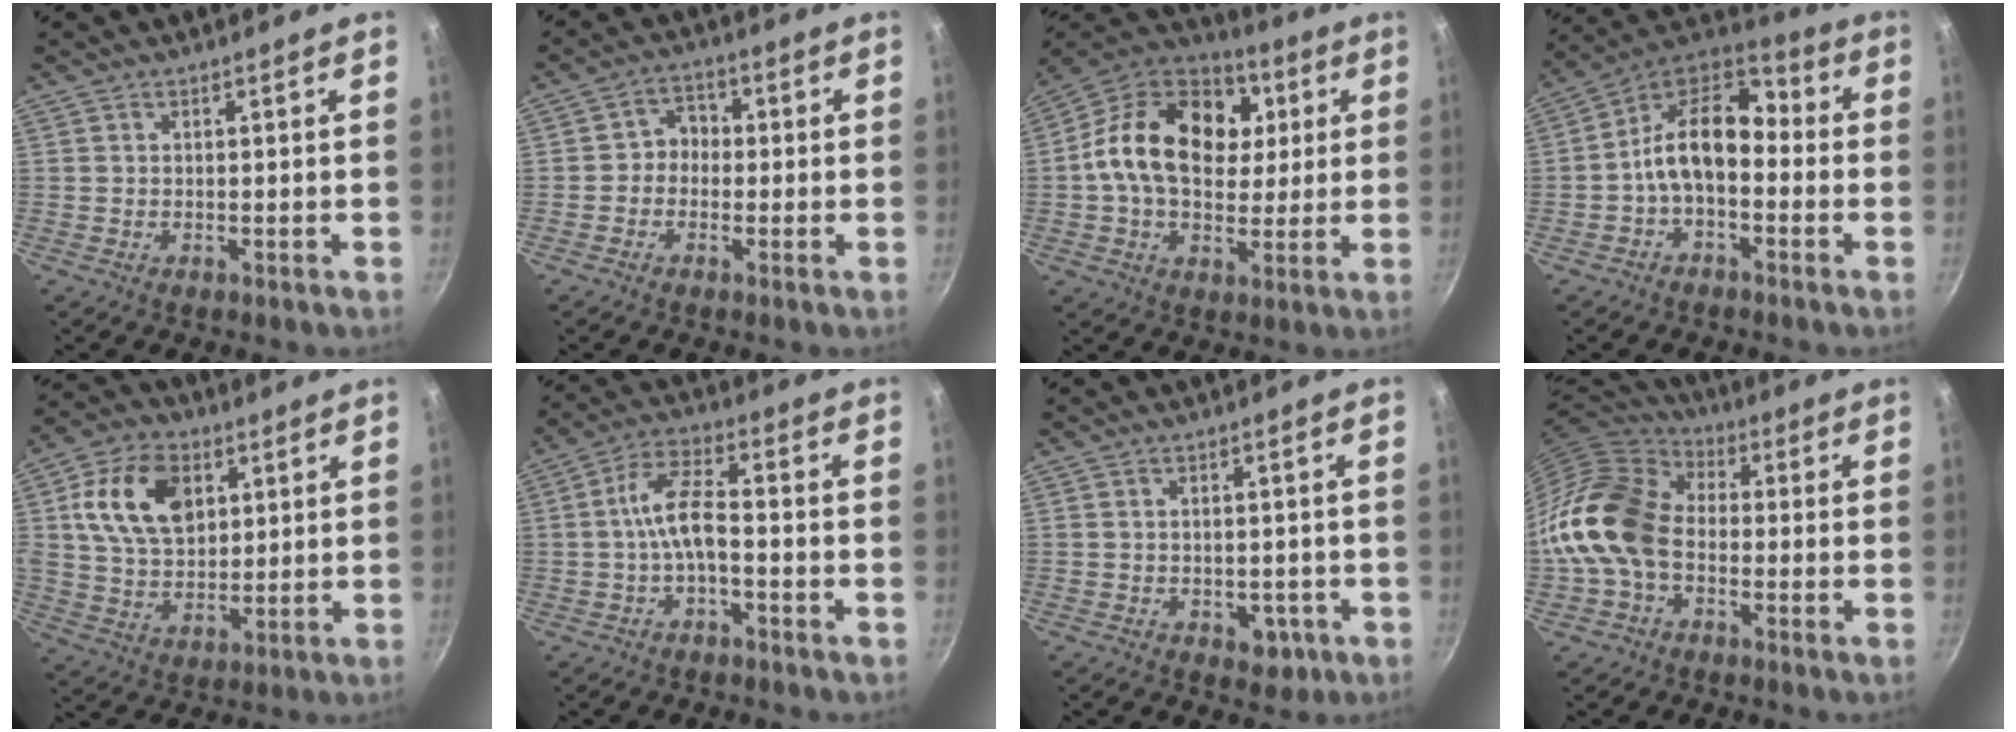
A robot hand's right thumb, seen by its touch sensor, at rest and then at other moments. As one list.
[{"total": 4.2, "force": [-0.6, 3.7, 2.0], "torque": [-0.003, 0.018, -0.023]}, {"total": 21.9, "force": [3.7, 15.4, 15.1], "torque": [-0.234, 0.016, 0.044]}, {"total": 13.6, "force": [-1.9, 8.5, 10.4], "torque": [-0.161, 0.055, -0.055]}, {"total": 14.9, "force": [4.5, 10.1, 10.1], "torque": [-0.160, -0.005, 0.078]}, {"total": 7.2, "force": [-2.0, 2.8, 6.4], "torque": [-0.124, 0.035, -0.045]}, {"total": 4.5, "force": [-1.7, 3.0, 2.9], "torque": [-0.021, 0.010, -0.011]}, {"total": 15.2, "force": [-2.5, 10.9, 10.3], "torque": [-0.174, 0.039, -0.071]}]